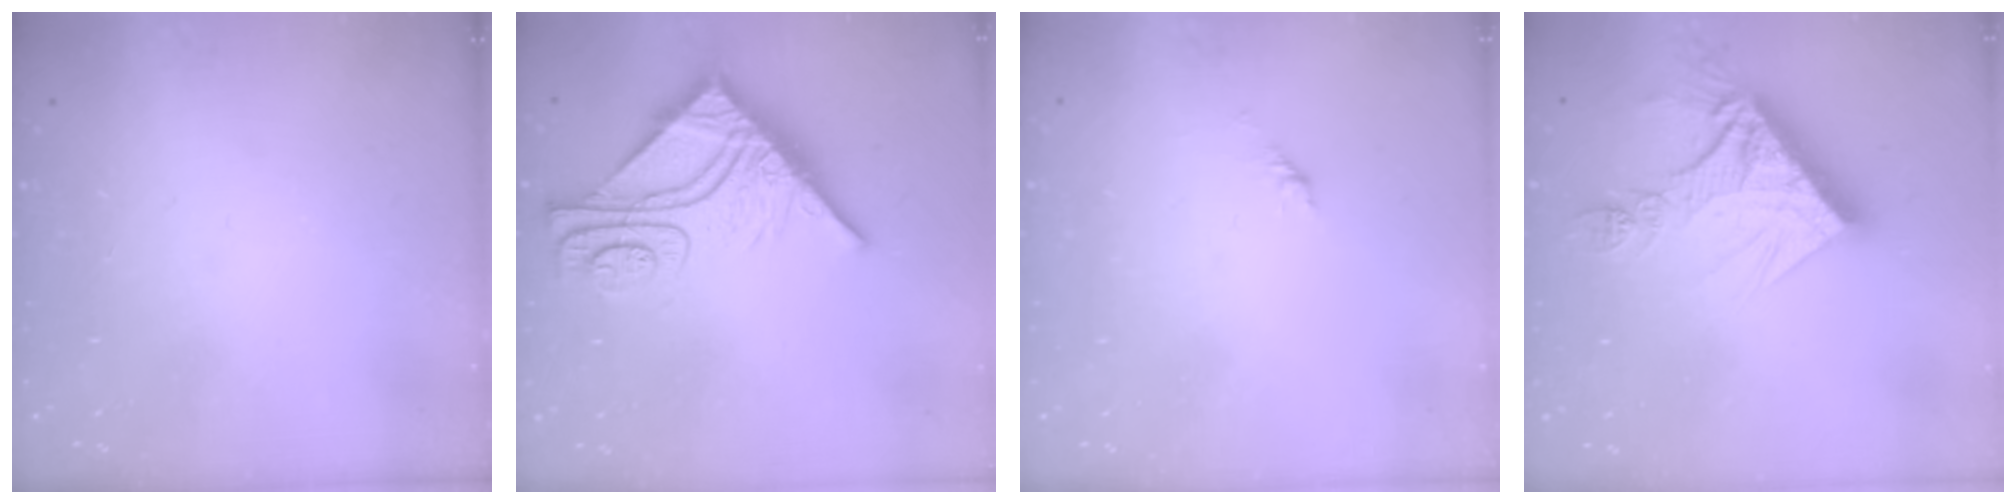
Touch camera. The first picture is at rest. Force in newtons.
{"total": 16.0, "press": 16.0, "slide": 1.6}
{"total": 1.5, "press": 1.4, "slide": 0.5}
{"total": 14.2, "press": 14.2, "slide": 1.2}